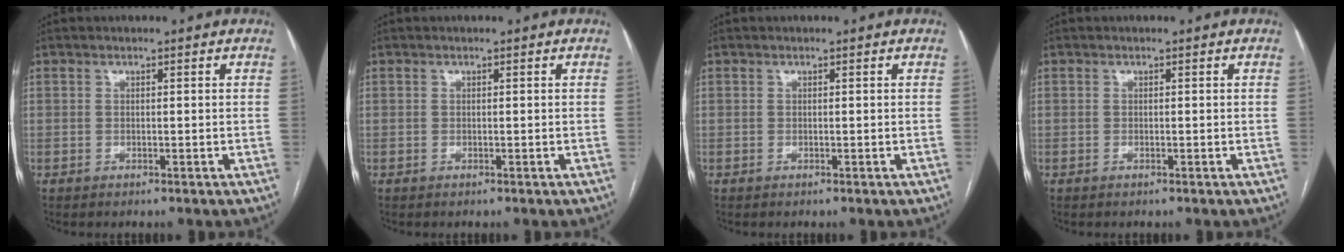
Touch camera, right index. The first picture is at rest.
{"total": 0.0}
{"total": 0.0}
{"total": 0.0}